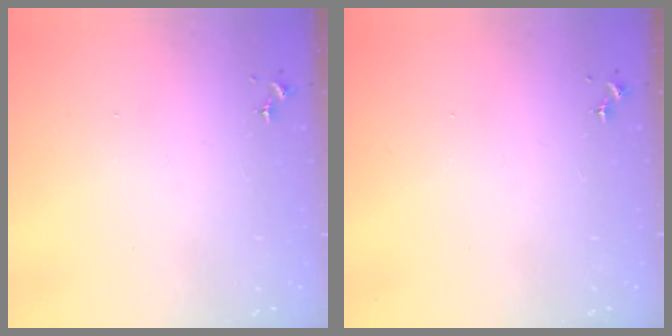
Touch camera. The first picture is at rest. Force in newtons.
{"total": 0.0}